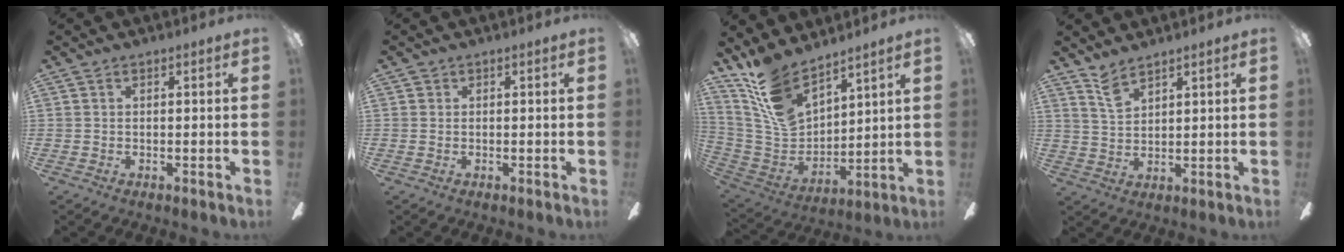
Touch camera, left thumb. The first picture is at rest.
{"total": 0.0}
{"total": 14.6, "force": [10.9, 6.5, 7.3], "torque": [-0.170, -0.063, 0.208]}
{"total": 5.0, "force": [4.1, 1.5, 2.4], "torque": [-0.056, -0.017, 0.077]}